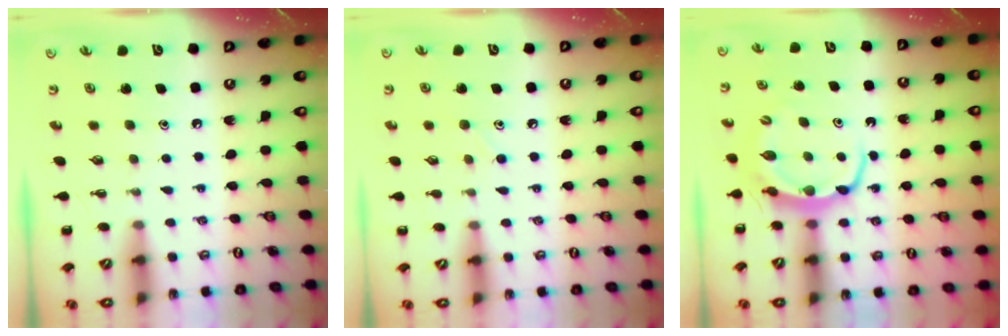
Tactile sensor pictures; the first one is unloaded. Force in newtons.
{"total": 6.5, "press": 6.1, "slide": 2.2}
{"total": 6.2, "press": 6.2, "slide": 0.3}